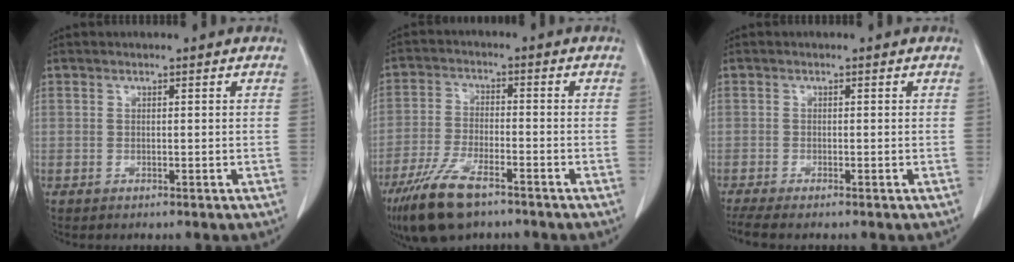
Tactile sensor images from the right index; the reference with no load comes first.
{"total": 10.3, "force": [-7.1, 3.0, 6.9], "torque": [-0.141, -0.018, -0.127]}
{"total": 4.0, "force": [-3.3, 0.3, 2.2], "torque": [-0.038, -0.009, -0.057]}